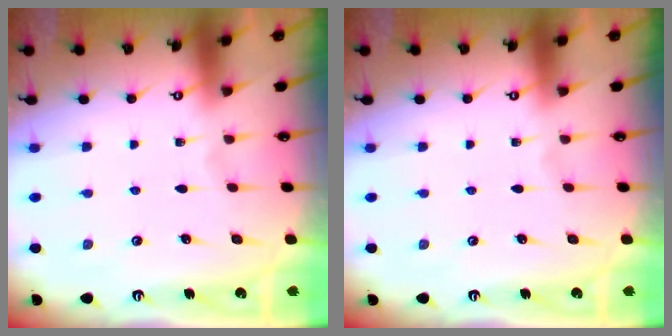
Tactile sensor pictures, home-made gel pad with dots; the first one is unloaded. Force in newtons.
{"total": 0.0}